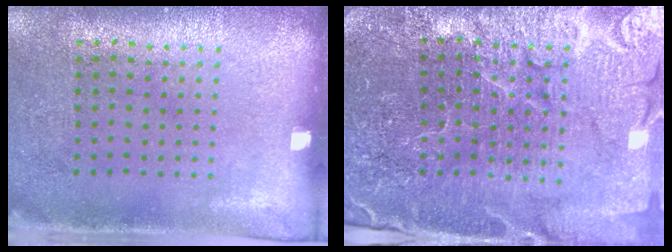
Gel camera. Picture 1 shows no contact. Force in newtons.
{"total": 5.4, "press": 4.9, "slide": 2.1}